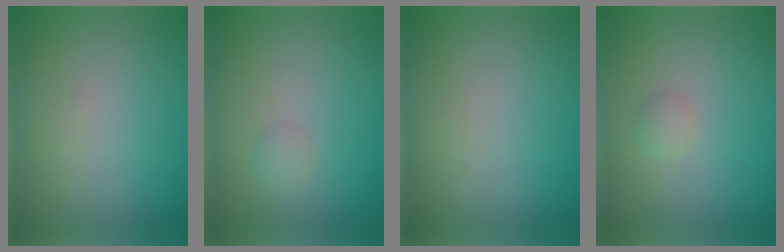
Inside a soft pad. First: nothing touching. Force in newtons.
{"total": 1.0, "press": 1.0, "slide": 0.0}
{"total": 0.0}
{"total": 0.9, "press": 0.9, "slide": 0.1}